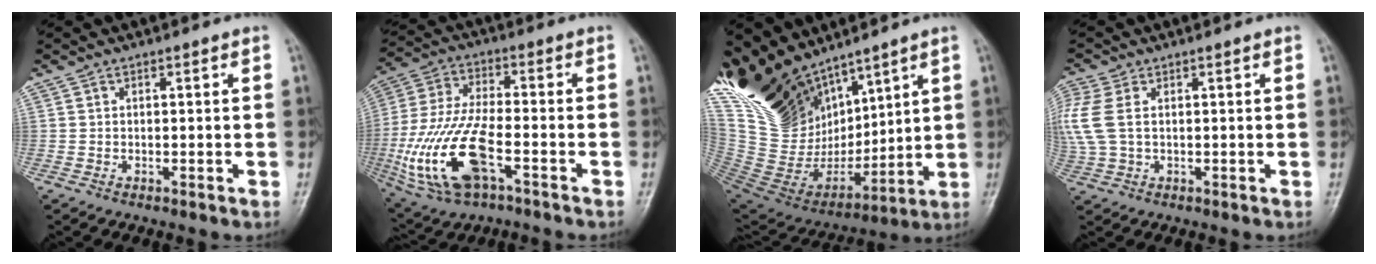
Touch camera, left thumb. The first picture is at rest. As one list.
[{"total": 18.4, "force": [-6.2, 8.1, 15.3], "torque": [-0.338, 0.014, -0.106]}, {"total": 29.0, "force": [19.9, 14.3, 15.5], "torque": [-0.293, -0.052, 0.387]}, {"total": 8.7, "force": [1.7, 5.4, 6.6], "torque": [-0.187, 0.015, 0.041]}]